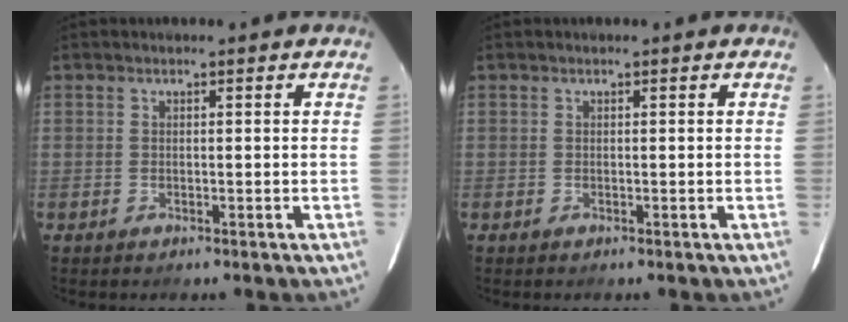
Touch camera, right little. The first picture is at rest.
{"total": 0.0}